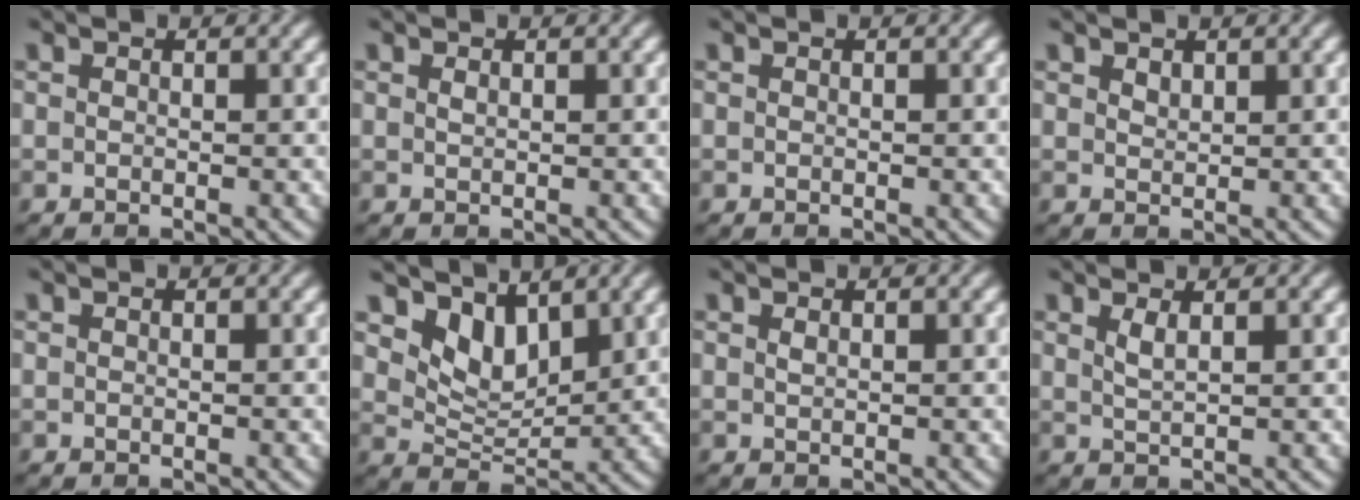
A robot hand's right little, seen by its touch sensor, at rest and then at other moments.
{"total": 0.6, "force": [0.1, -0.6, 0.1], "torque": [0.002, -0.007, 0.009]}
{"total": 0.0}
{"total": 1.1, "force": [0.9, -0.6, 0.1], "torque": [0.008, -0.007, 0.027]}
{"total": 0.0}
{"total": 6.4, "force": [2.6, 4.2, 4.0], "torque": [-0.072, -0.015, 0.044]}
{"total": 0.7, "force": [0.1, -0.7, 0.1], "torque": [0.002, -0.006, 0.010]}
{"total": 1.3, "force": [0.6, -0.9, 0.7], "torque": [-0.008, -0.008, 0.022]}